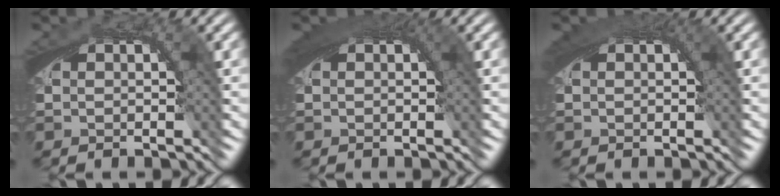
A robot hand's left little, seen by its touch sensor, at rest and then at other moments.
{"total": 2.5, "force": [0.7, 1.4, 2.0], "torque": [-0.033, -0.006, 0.012]}
{"total": 1.9, "force": [0.6, 1.1, 1.4], "torque": [-0.023, -0.005, 0.010]}